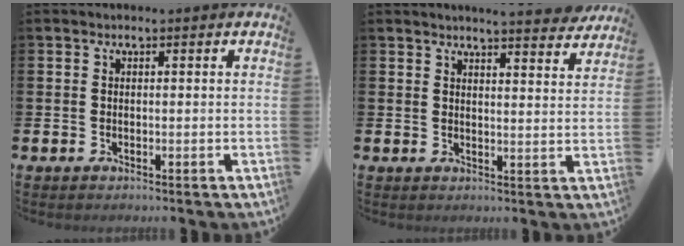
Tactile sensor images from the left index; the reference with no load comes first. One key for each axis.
{"total": 4.7, "fx": 4.6, "fy": -0.3, "fz": 0.7, "tx": -0.007, "ty": -0.033, "tz": 0.078}